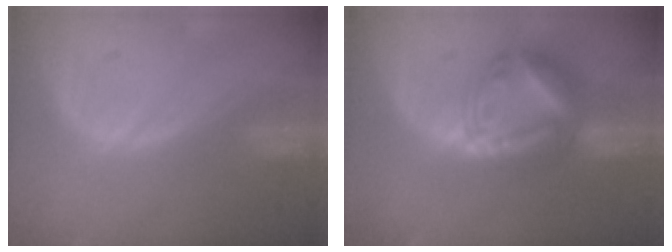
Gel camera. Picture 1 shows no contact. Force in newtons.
{"total": 8.9, "press": 8.8, "slide": 0.9}